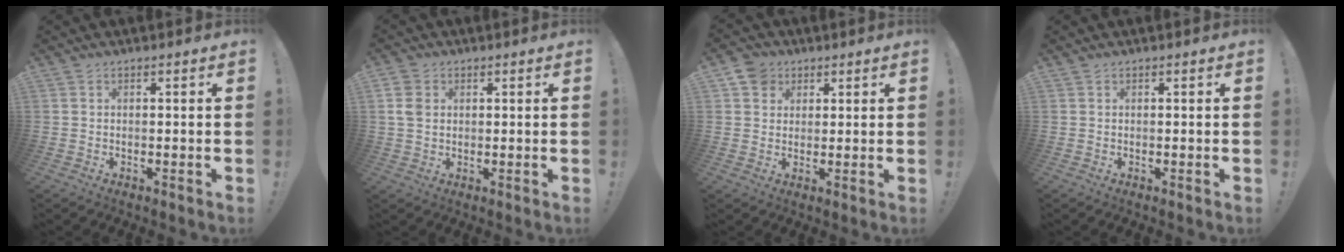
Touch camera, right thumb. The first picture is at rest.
{"total": 4.8, "force": [1.2, 3.9, 2.6], "torque": [-0.044, 0.001, 0.022]}
{"total": 6.0, "force": [2.9, 5.0, 1.5], "torque": [-0.027, -0.010, 0.057]}
{"total": 0.0}